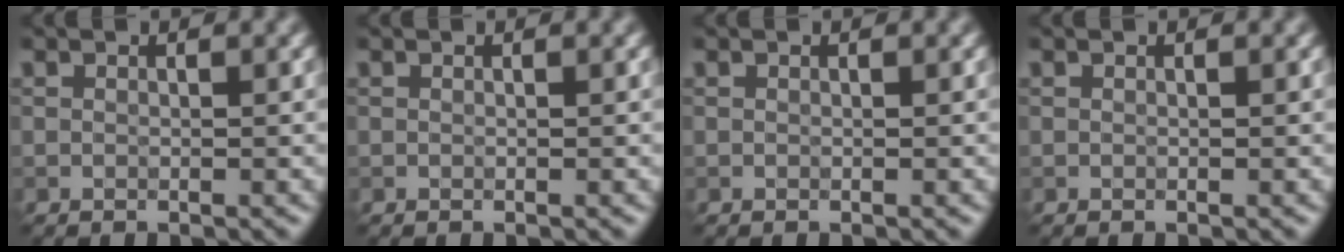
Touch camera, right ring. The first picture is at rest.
{"total": 0.0}
{"total": 0.0}
{"total": 0.0}